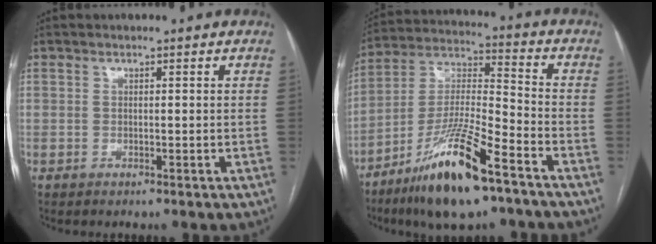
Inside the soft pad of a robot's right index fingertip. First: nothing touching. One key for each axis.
{"total": 16.8, "fx": -10.3, "fy": 2.3, "fz": 13.0, "tx": -0.265, "ty": -0.018, "tz": -0.185}